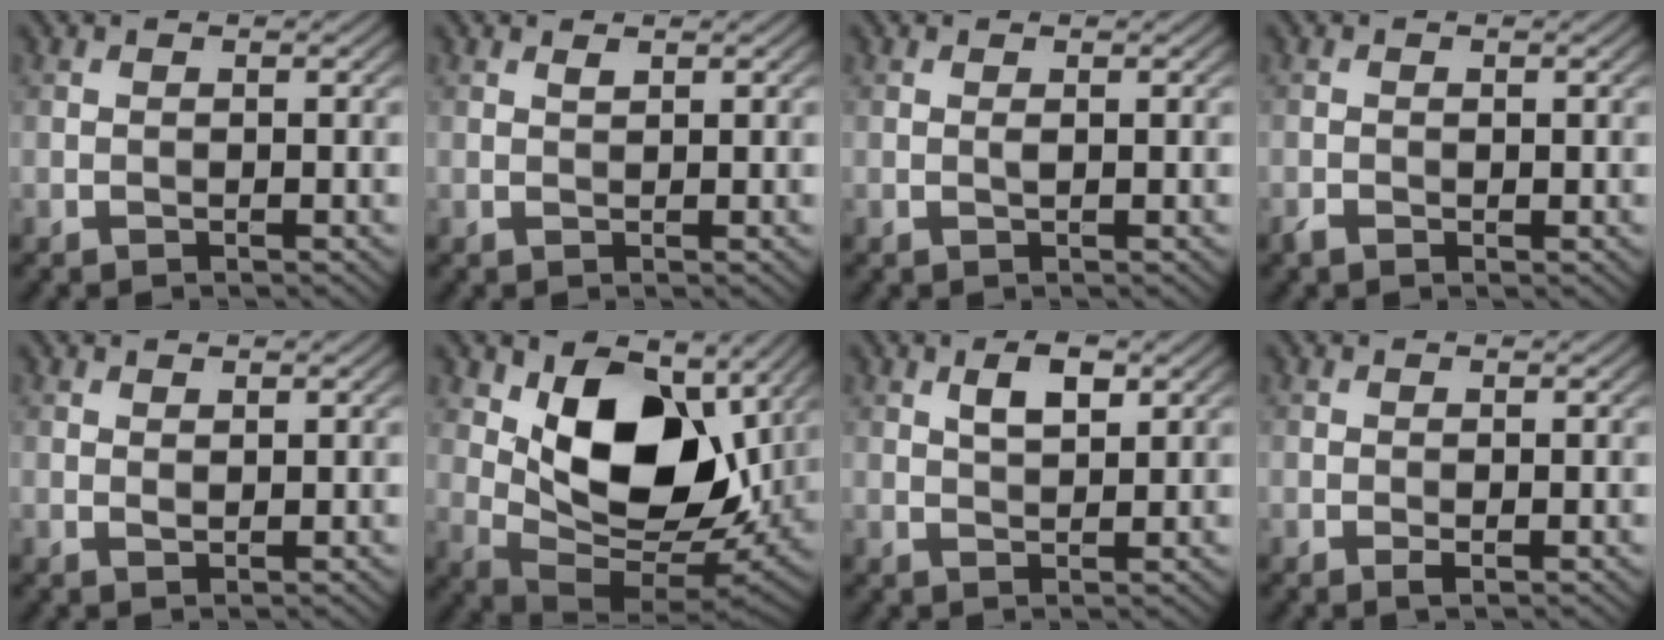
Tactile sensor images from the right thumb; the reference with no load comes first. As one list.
[{"total": 0.6, "force": [0.5, 0.2, 0.3], "torque": [-0.007, -0.001, 0.012]}, {"total": 0.7, "force": [0.3, 0.1, 0.6], "torque": [-0.013, 0.000, 0.005]}, {"total": 0.8, "force": [-0.3, 0.5, 0.5], "torque": [-0.011, -0.002, -0.007]}, {"total": 1.0, "force": [0.8, 0.4, 0.6], "torque": [-0.014, -0.004, 0.017]}, {"total": 14.4, "force": [3.9, 8.7, 10.9], "torque": [-0.176, -0.014, 0.077]}, {"total": 3.5, "force": [1.7, 1.4, 2.7], "torque": [-0.052, 0.000, 0.033]}, {"total": 0.8, "force": [-0.1, 0.2, 0.7], "torque": [-0.015, -0.001, -0.003]}]